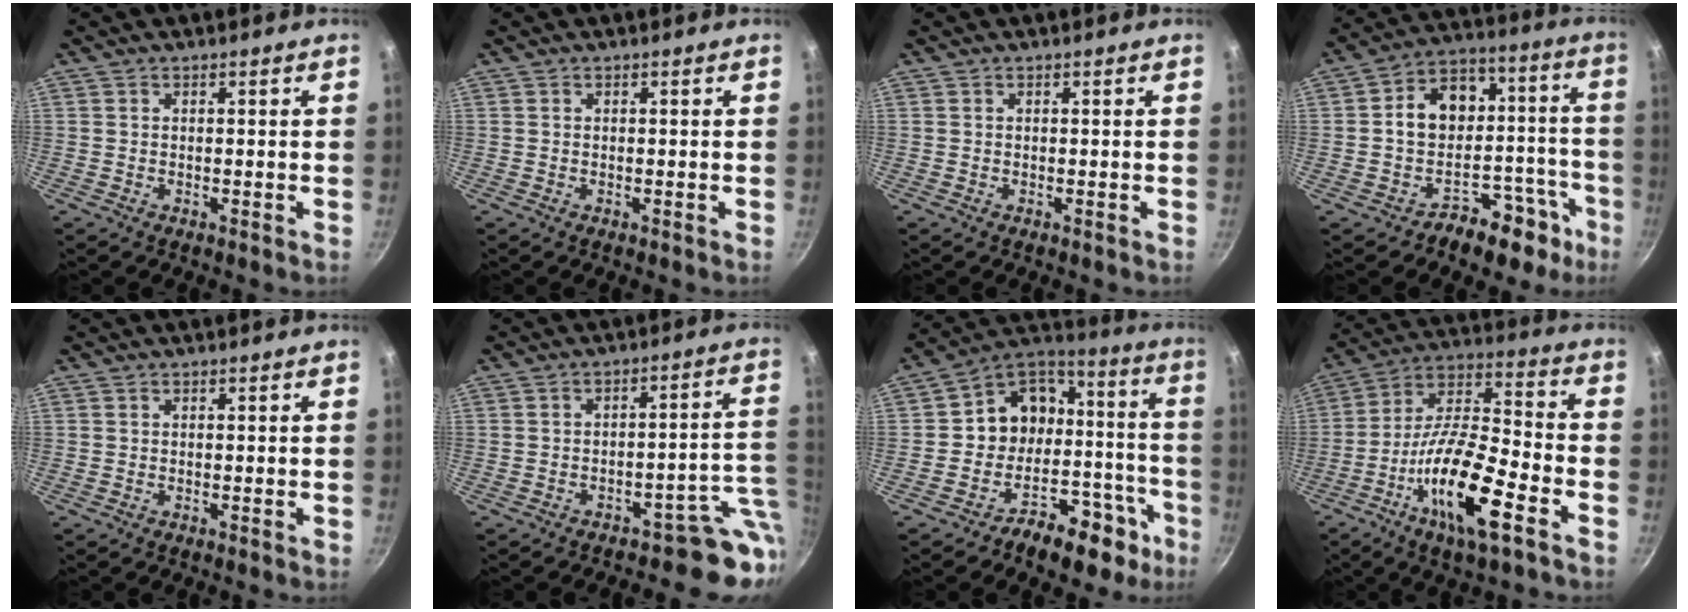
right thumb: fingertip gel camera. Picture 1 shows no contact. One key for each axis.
{"total": 0.0}
{"total": 0.0}
{"total": 16.6, "fx": -7.2, "fy": 13.2, "fz": 7.0, "tx": -0.007, "ty": 0.103, "tz": -0.096}
{"total": 0.0}
{"total": 8.0, "fx": -4.3, "fy": 4.4, "fz": 5.1, "tx": 0.011, "ty": 0.051, "tz": -0.063}
{"total": 18.3, "fx": -7.5, "fy": 15.2, "fz": 6.9, "tx": -0.022, "ty": 0.110, "tz": -0.112}
{"total": 18.3, "fx": -8.4, "fy": 5.4, "fz": 15.3, "tx": -0.273, "ty": 0.044, "tz": -0.164}